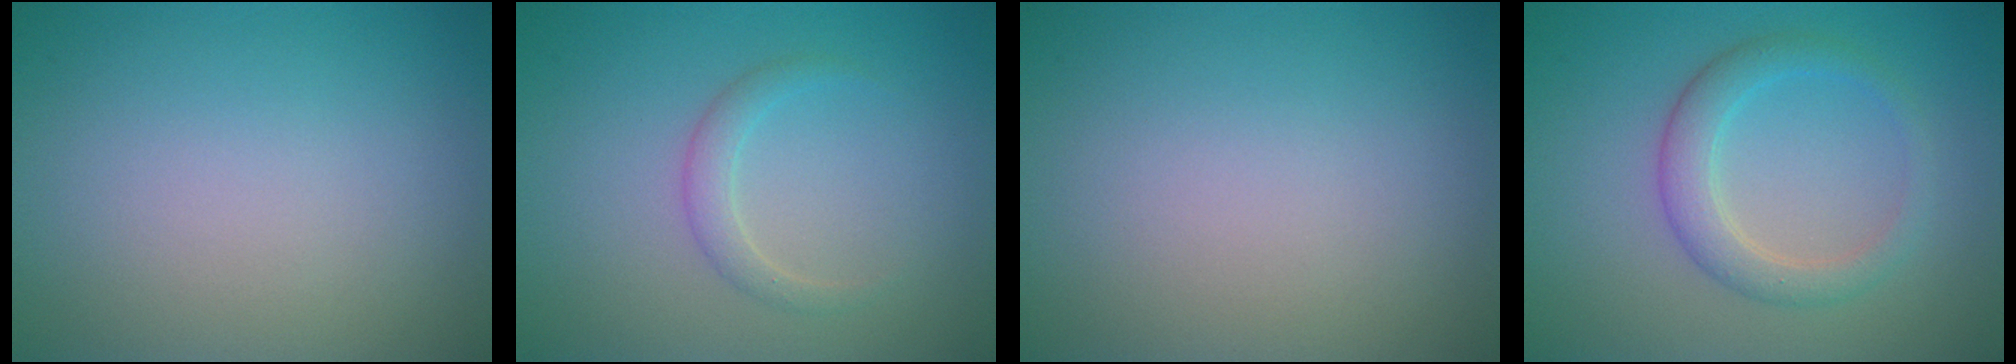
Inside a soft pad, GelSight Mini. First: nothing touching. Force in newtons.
{"total": 1.5, "press": 1.5, "slide": 0.1}
{"total": 0.0}
{"total": 2.2, "press": 2.2, "slide": 0.2}